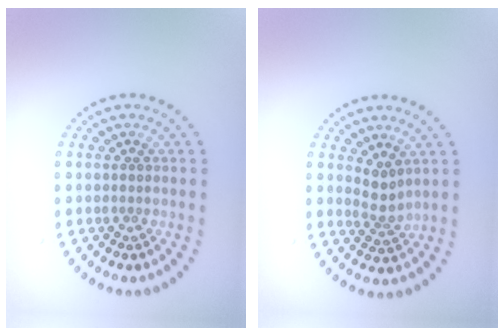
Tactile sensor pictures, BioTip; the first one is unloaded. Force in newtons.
{"total": 1.9, "press": 1.4, "slide": 1.3}